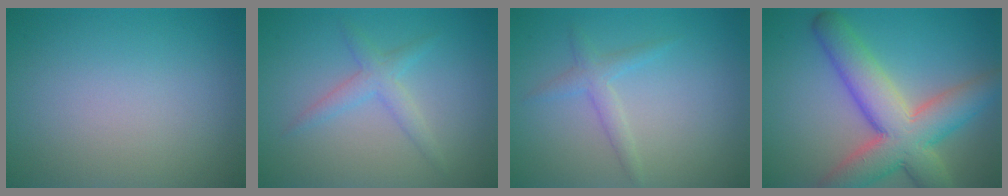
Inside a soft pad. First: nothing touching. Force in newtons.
{"total": 2.1, "press": 2.1, "slide": 0.0}
{"total": 1.7, "press": 1.7, "slide": 0.1}
{"total": 9.3, "press": 9.2, "slide": 0.5}